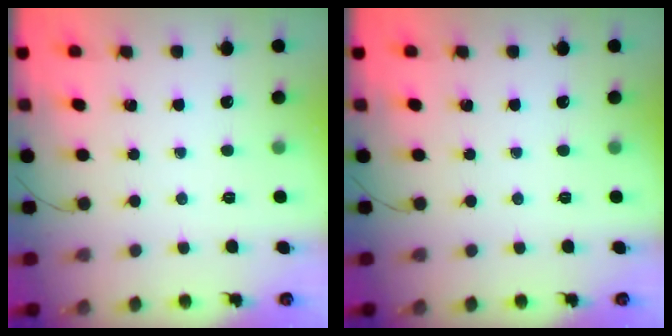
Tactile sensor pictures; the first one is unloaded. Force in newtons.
{"total": 0.0}